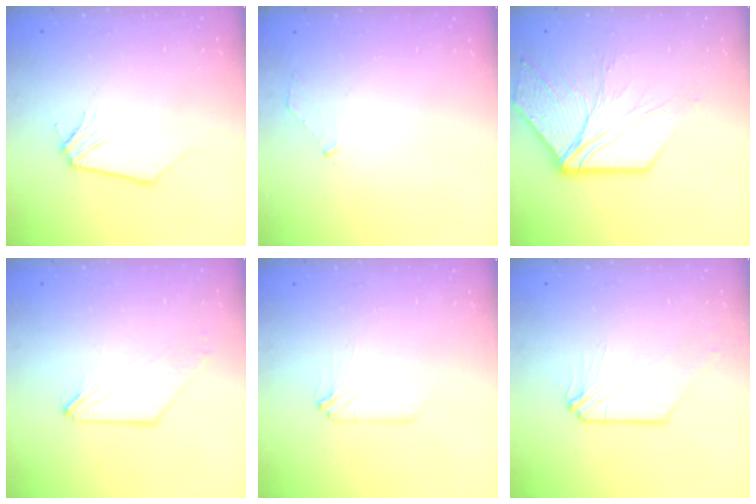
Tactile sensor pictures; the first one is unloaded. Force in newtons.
{"total": 2.2, "press": 2.1, "slide": 0.4}
{"total": 13.3, "press": 13.2, "slide": 1.3}
{"total": 0.7, "press": 0.7, "slide": 0.1}
{"total": 1.7, "press": 1.7, "slide": 0.4}
{"total": 0.7, "press": 0.7, "slide": 0.0}